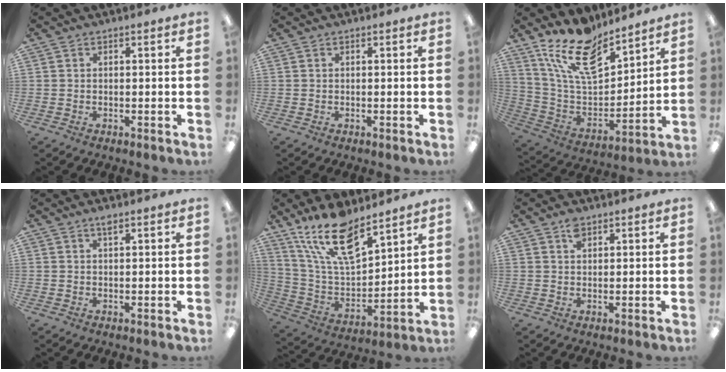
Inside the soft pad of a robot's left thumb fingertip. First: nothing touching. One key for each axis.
{"total": 0.0}
{"total": 17.0, "fx": 12.9, "fy": 6.5, "fz": 8.9, "tx": -0.180, "ty": -0.078, "tz": 0.233}
{"total": 1.5, "fx": 1.1, "fy": 0.3, "fz": 0.9, "tx": -0.022, "ty": 0.002, "tz": 0.020}
{"total": 18.1, "fx": 13.3, "fy": 6.6, "fz": 10.3, "tx": -0.203, "ty": -0.077, "tz": 0.239}
{"total": 2.6, "fx": 1.9, "fy": 1.3, "fz": 1.2, "tx": -0.020, "ty": -0.006, "tz": 0.034}